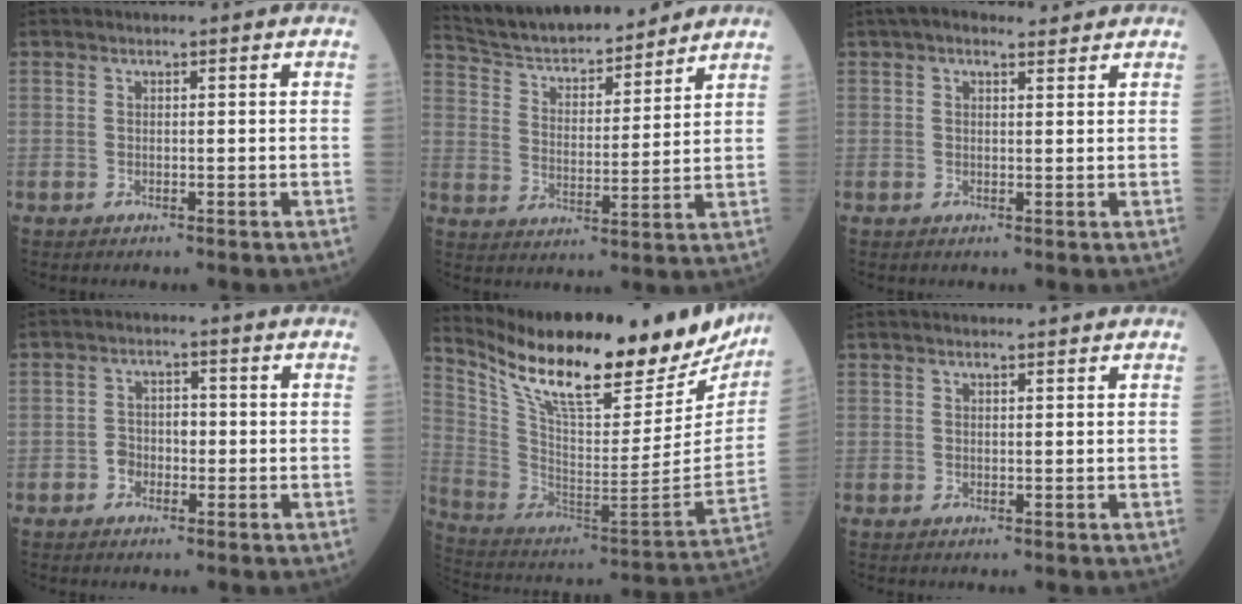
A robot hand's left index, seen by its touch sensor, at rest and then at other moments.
{"total": 16.9, "force": [15.5, 3.3, 6.0], "torque": [-0.101, 0.014, 0.254]}
{"total": 4.7, "force": [3.5, 1.7, 2.5], "torque": [-0.048, 0.032, 0.058]}
{"total": 2.8, "force": [-0.9, 2.2, 1.5], "torque": [-0.026, 0.011, -0.021]}
{"total": 29.7, "force": [23.7, 7.4, 16.2], "torque": [-0.281, -0.040, 0.350]}
{"total": 2.0, "force": [1.8, 0.2, 0.9], "torque": [-0.012, 0.017, 0.028]}